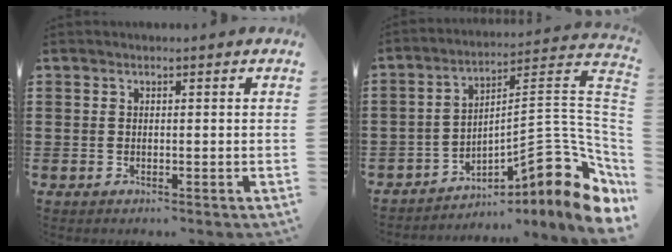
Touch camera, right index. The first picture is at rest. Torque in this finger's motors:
{"motor_torque": [-0.18, 0.14, 0.40, 0.03]}